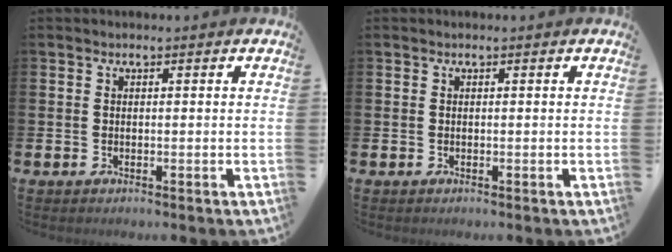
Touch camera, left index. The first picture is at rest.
{"total": 0.0}